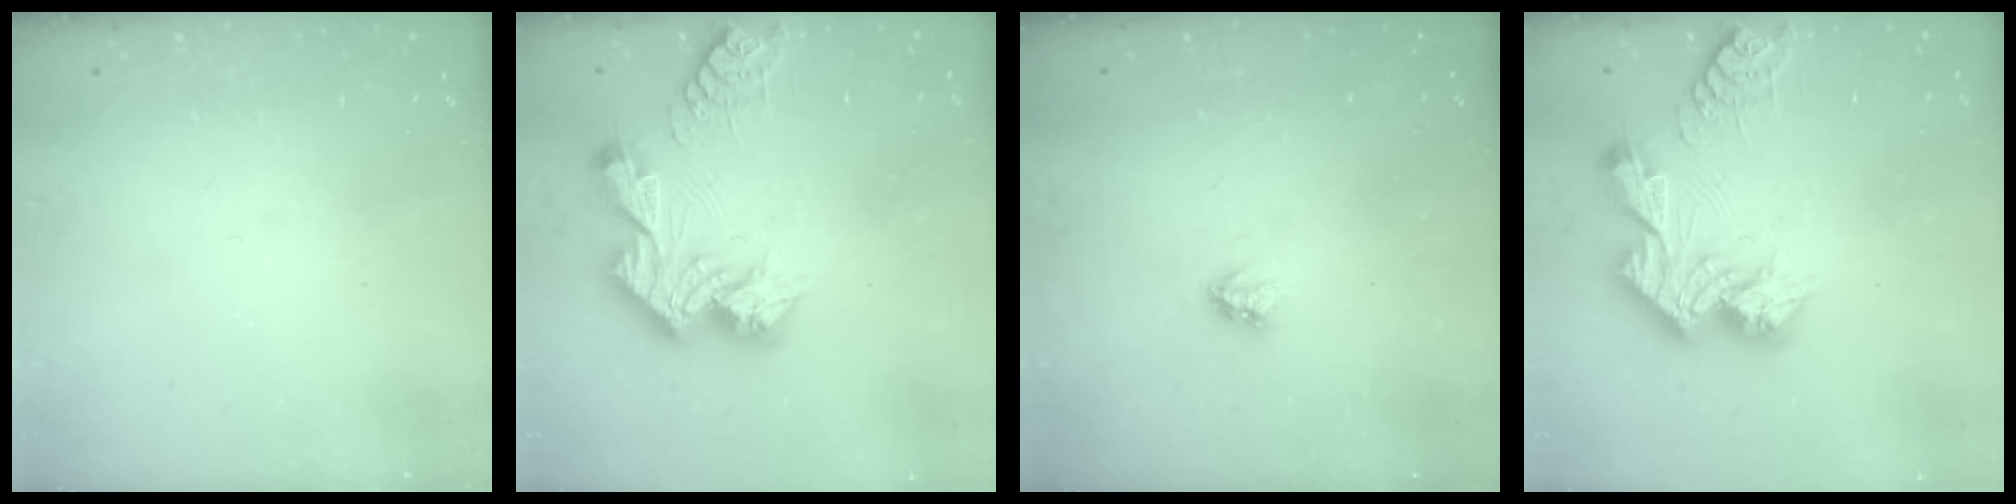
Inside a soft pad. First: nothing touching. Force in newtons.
{"total": 13.8, "press": 13.7, "slide": 1.2}
{"total": 3.0, "press": 2.9, "slide": 0.4}
{"total": 13.8, "press": 13.7, "slide": 1.2}